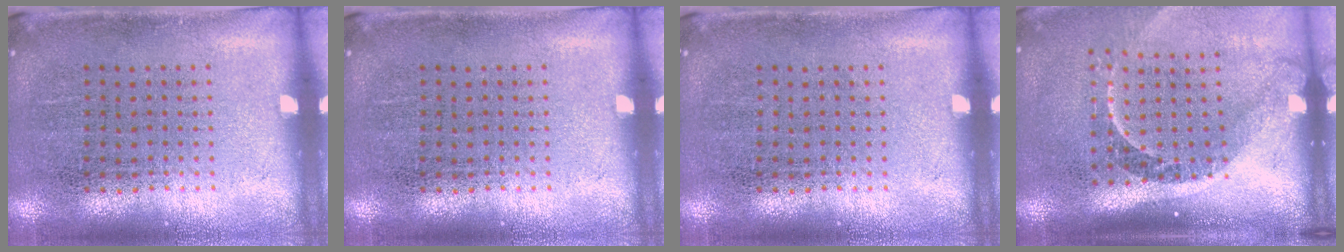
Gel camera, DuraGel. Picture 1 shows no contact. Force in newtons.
{"total": 0.0}
{"total": 0.0}
{"total": 2.3, "press": 1.6, "slide": 1.7}